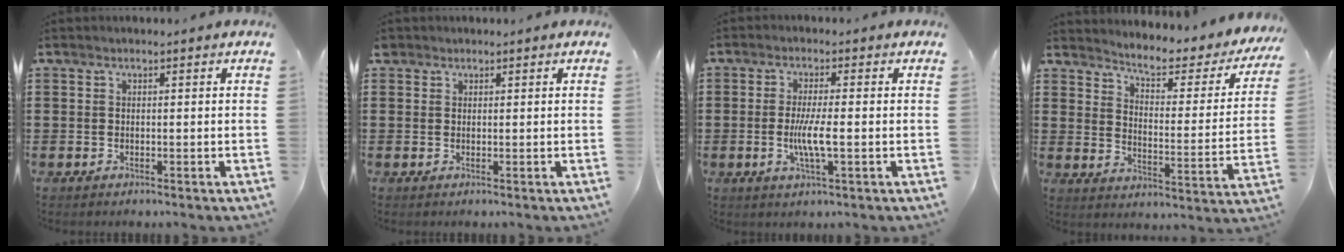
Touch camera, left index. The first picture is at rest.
{"total": 1.0, "force": [0.7, 0.6, 0.1], "torque": [-0.006, 0.004, 0.014]}
{"total": 5.1, "force": [-0.7, 0.6, 5.1], "torque": [-0.102, -0.007, -0.018]}
{"total": 4.7, "force": [4.1, 0.6, 2.3], "torque": [-0.058, -0.034, 0.060]}